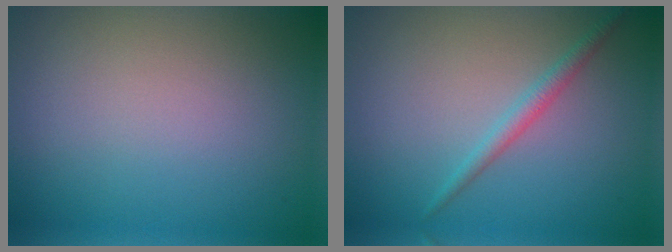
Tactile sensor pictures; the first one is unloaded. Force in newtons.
{"total": 1.6, "press": 1.6, "slide": 0.1}